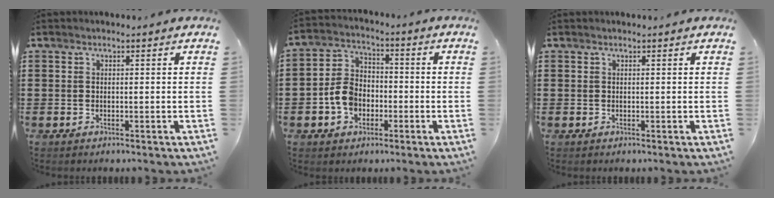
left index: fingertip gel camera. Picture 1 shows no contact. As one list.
[{"total": 6.2, "force": [-2.3, 4.7, 3.3], "torque": [-0.083, 0.011, -0.048]}, {"total": 0.0}]